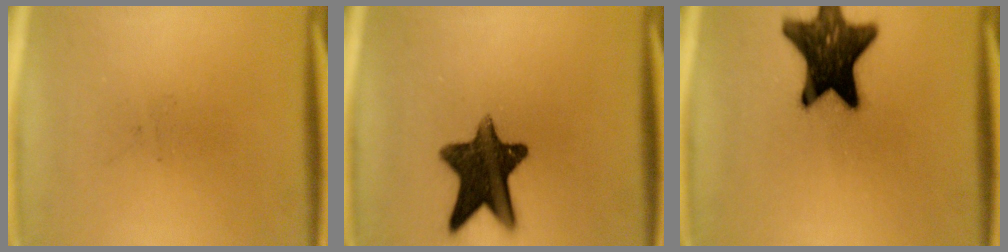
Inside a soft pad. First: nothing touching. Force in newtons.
{"total": 13.2}
{"total": 16.7}